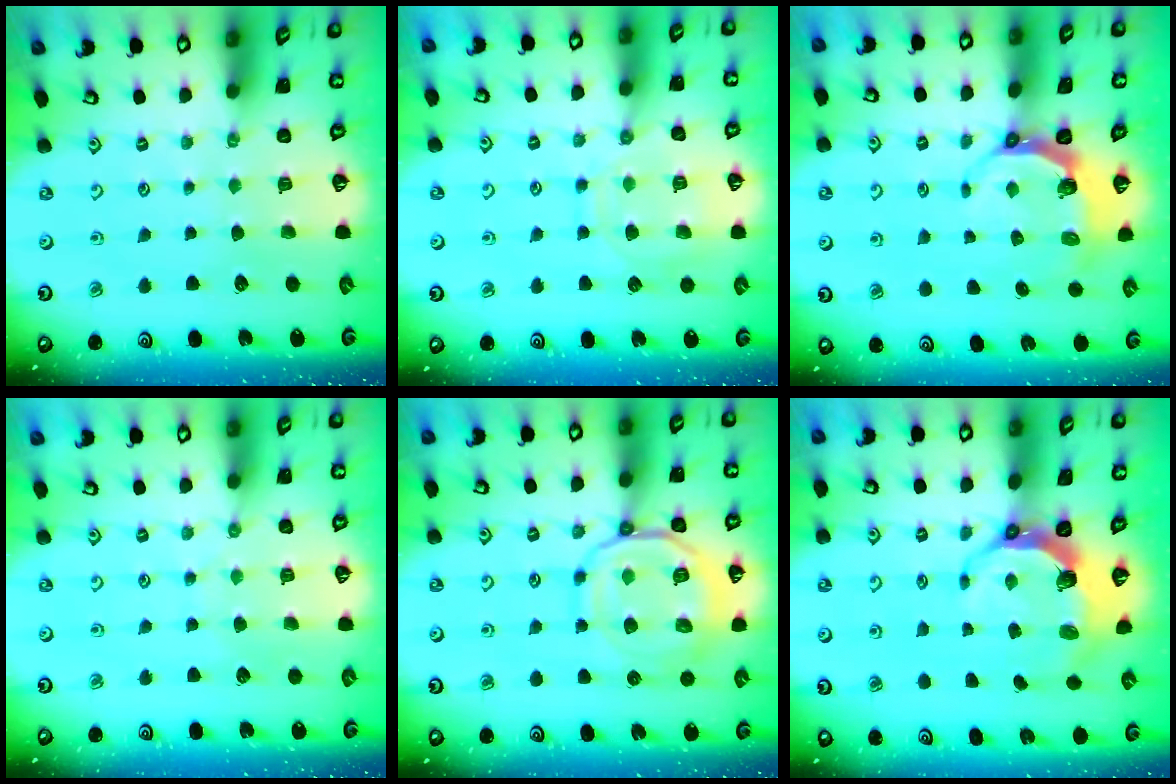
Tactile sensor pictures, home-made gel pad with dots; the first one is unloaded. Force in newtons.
{"total": 11.7, "press": 11.6, "slide": 1.0}
{"total": 5.8, "press": 4.8, "slide": 3.3}
{"total": 4.7, "press": 4.7, "slide": 0.4}
{"total": 14.7, "press": 14.6, "slide": 1.5}
{"total": 8.0, "press": 6.4, "slide": 4.8}